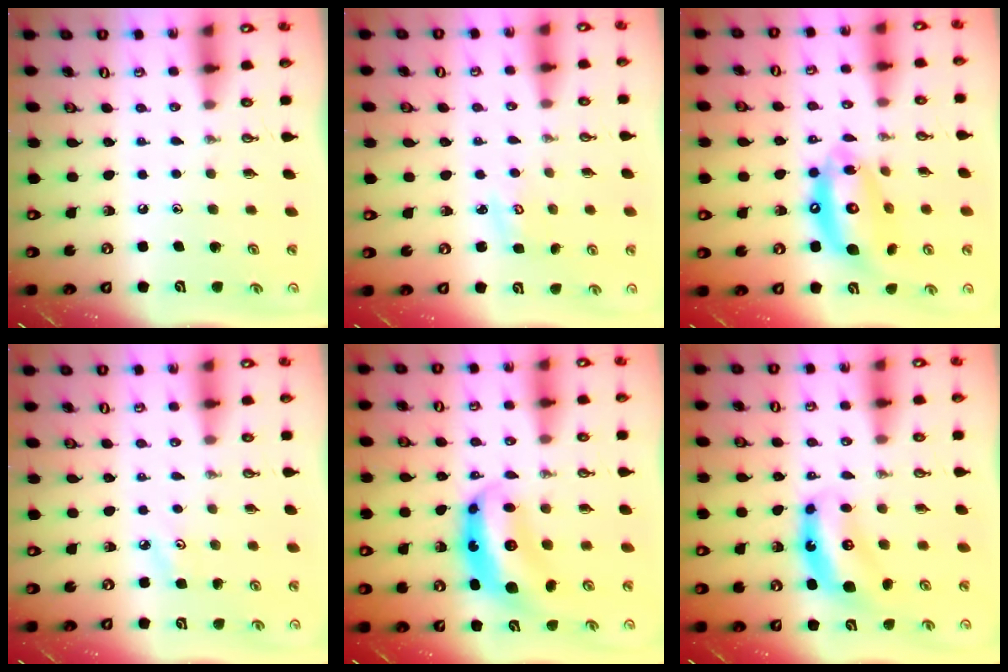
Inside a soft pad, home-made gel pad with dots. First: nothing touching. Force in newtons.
{"total": 3.0, "press": 3.0, "slide": 0.3}
{"total": 15.7, "press": 15.5, "slide": 1.8}
{"total": 4.1, "press": 4.1, "slide": 0.5}
{"total": 9.1, "press": 9.0, "slide": 0.8}
{"total": 6.7, "press": 6.7, "slide": 0.4}